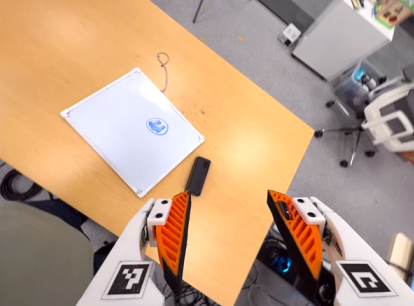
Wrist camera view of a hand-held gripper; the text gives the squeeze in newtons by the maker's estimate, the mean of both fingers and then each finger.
{"total": 0.0}